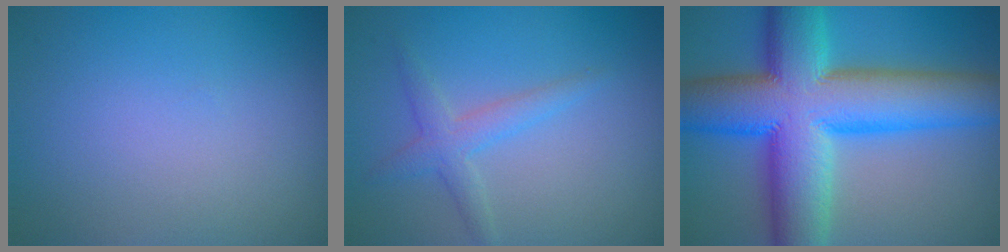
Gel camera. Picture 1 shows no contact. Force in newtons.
{"total": 2.3, "press": 2.3, "slide": 0.0}
{"total": 14.9, "press": 14.9, "slide": 0.5}